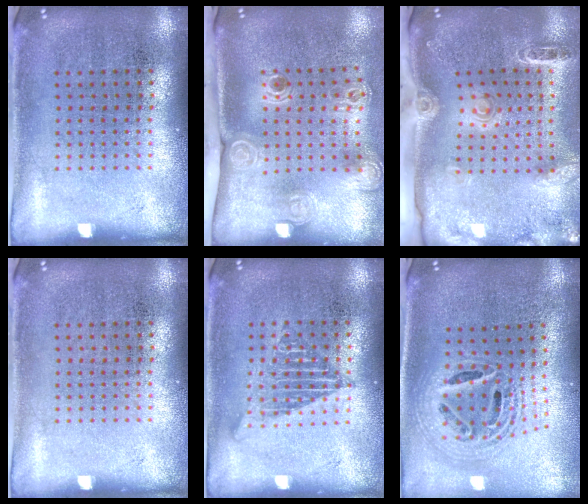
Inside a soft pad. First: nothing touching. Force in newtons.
{"total": 2.4, "press": 1.7, "slide": 1.7}
{"total": 2.0, "press": 1.8, "slide": 0.8}
{"total": 0.0}
{"total": 1.2, "press": 1.2, "slide": 0.1}
{"total": 2.3, "press": 1.8, "slide": 1.4}